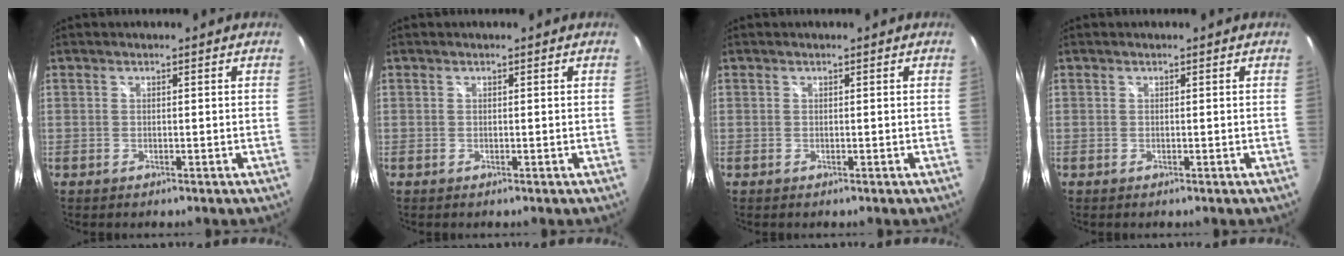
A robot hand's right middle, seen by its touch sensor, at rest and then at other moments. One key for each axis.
{"total": 0.0}
{"total": 0.0}
{"total": 0.0}